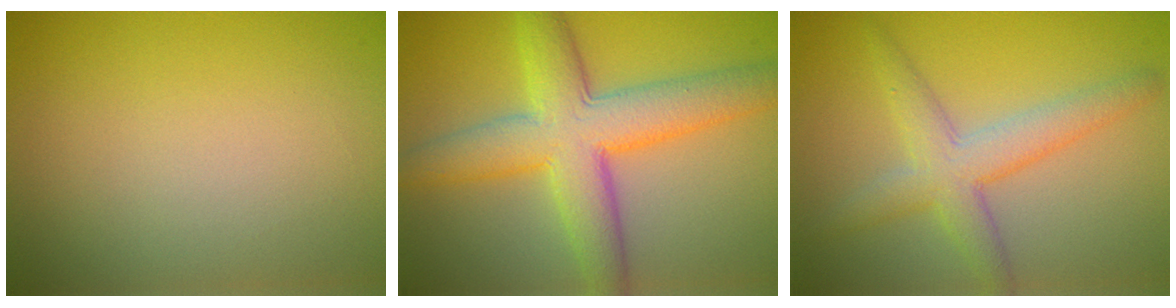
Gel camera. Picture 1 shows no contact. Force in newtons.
{"total": 8.4, "press": 8.4, "slide": 0.1}
{"total": 4.3, "press": 4.3, "slide": 0.2}